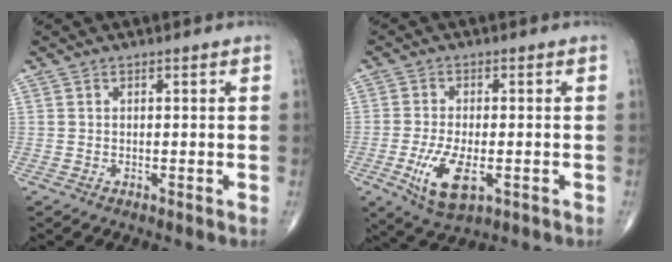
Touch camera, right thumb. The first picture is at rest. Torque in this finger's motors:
{"motor_torque": [0.20, 0.33, 0.33, 0.11, 0.26]}